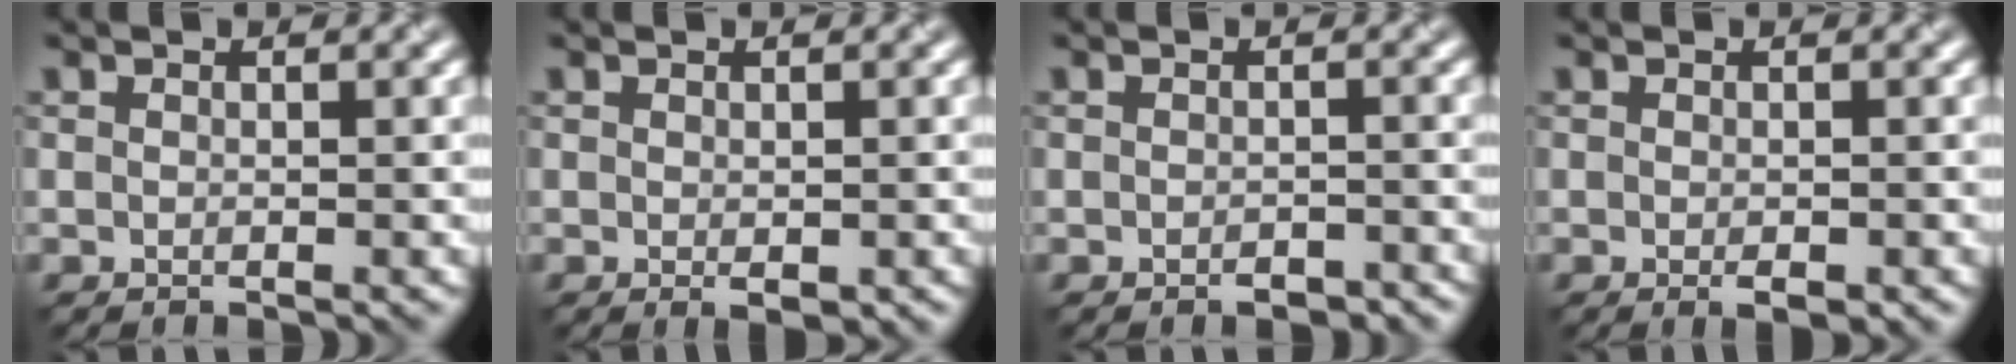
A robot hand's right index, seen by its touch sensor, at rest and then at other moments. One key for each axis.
{"total": 1.2, "fx": -0.3, "fy": 0.6, "fz": 1.0, "tx": -0.014, "ty": -0.006, "tz": -0.001}
{"total": 1.4, "fx": -1.0, "fy": 0.6, "fz": 0.7, "tx": -0.011, "ty": -0.001, "tz": -0.014}
{"total": 1.4, "fx": -0.6, "fy": 0.5, "fz": 1.2, "tx": -0.017, "ty": -0.005, "tz": -0.006}